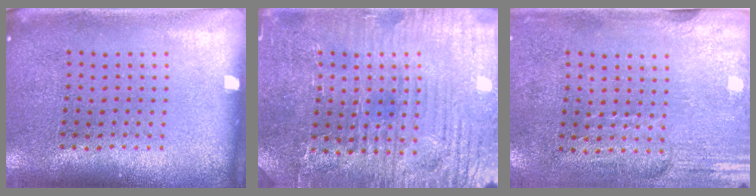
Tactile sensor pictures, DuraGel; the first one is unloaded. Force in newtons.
{"total": 4.1, "press": 4.0, "slide": 0.9}
{"total": 2.9, "press": 2.5, "slide": 1.5}